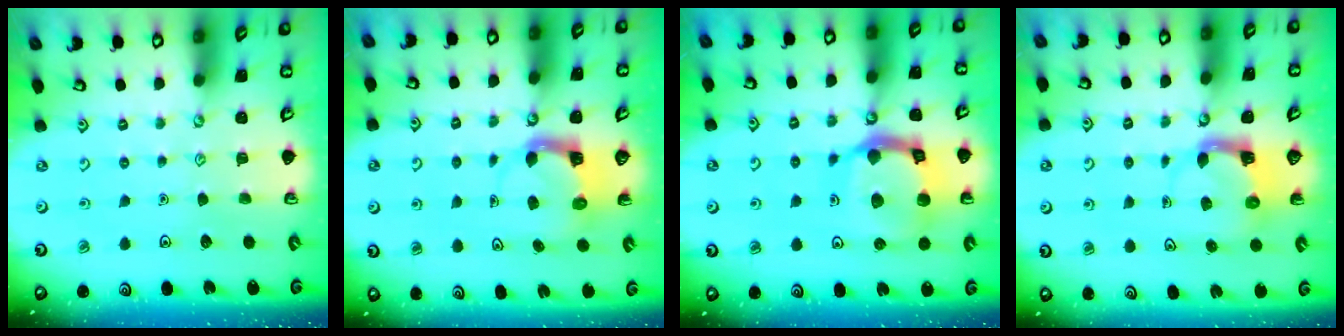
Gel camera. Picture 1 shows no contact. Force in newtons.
{"total": 4.0, "press": 4.0, "slide": 0.4}
{"total": 17.6, "press": 17.5, "slide": 2.1}
{"total": 3.7, "press": 3.7, "slide": 0.7}